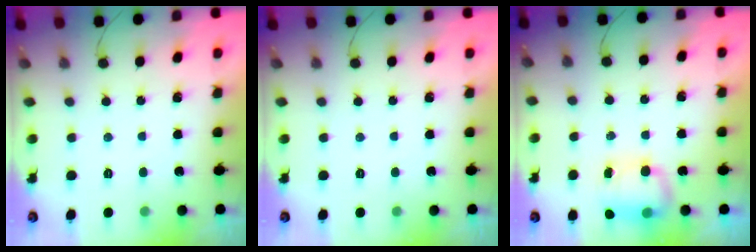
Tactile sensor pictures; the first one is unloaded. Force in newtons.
{"total": 0.0}
{"total": 7.6, "press": 7.5, "slide": 0.8}